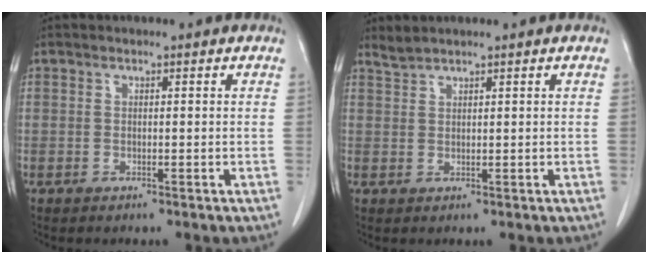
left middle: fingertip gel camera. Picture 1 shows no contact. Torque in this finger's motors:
{"motor_torque": [0.12, -0.31, -0.10, -0.01]}